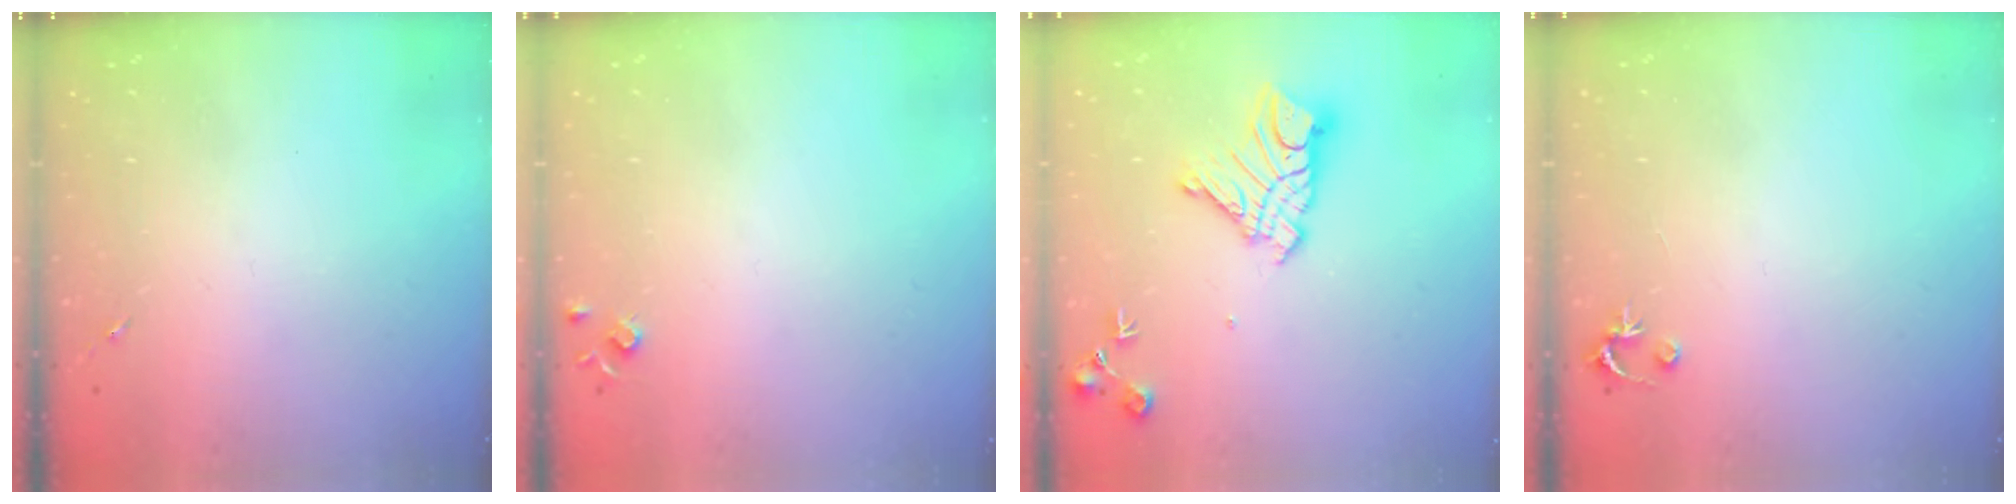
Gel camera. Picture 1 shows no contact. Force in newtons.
{"total": 4.3, "press": 4.3, "slide": 0.7}
{"total": 14.2, "press": 14.2, "slide": 1.3}
{"total": 2.5, "press": 2.5, "slide": 0.2}